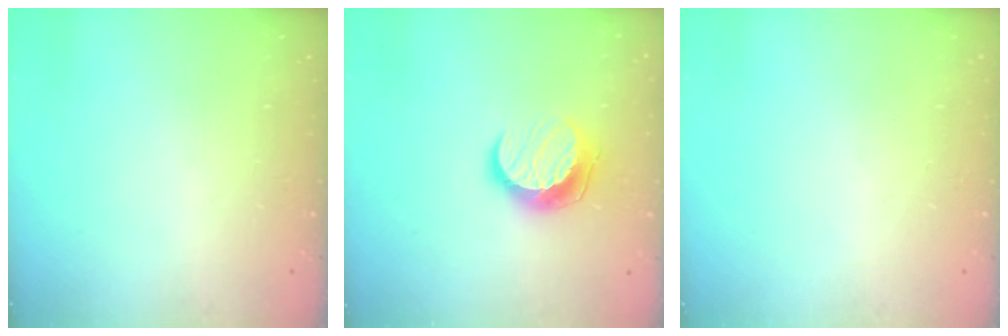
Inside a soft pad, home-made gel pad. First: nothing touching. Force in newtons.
{"total": 10.5, "press": 10.5, "slide": 0.4}
{"total": 0.0}